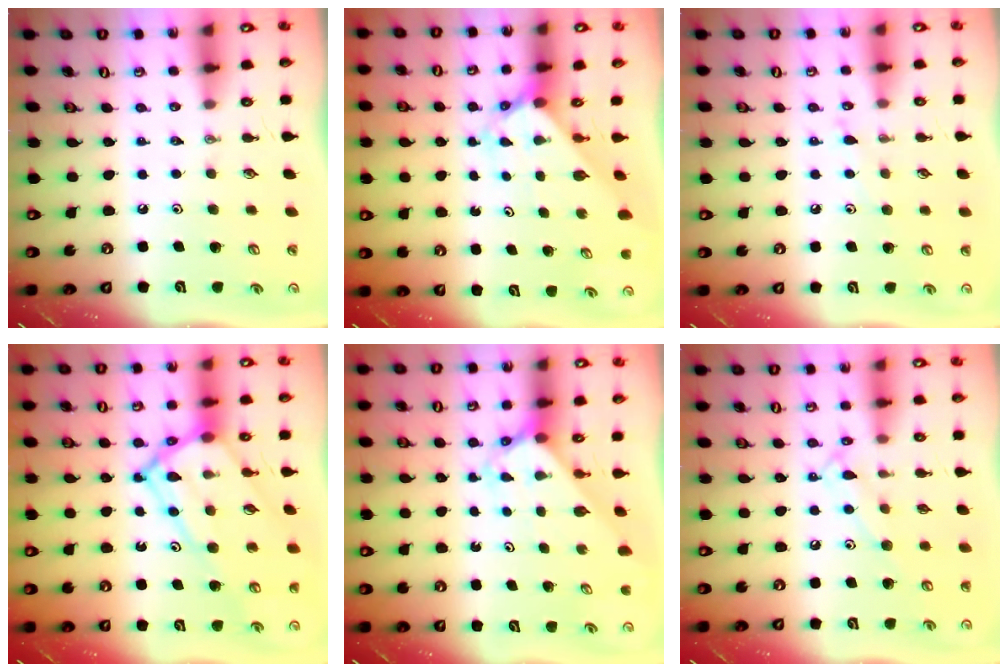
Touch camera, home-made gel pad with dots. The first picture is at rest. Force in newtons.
{"total": 2.4, "press": 2.4, "slide": 0.2}
{"total": 4.7, "press": 4.7, "slide": 0.6}
{"total": 17.2, "press": 17.0, "slide": 2.5}
{"total": 2.6, "press": 2.6, "slide": 0.2}
{"total": 10.5, "press": 10.4, "slide": 0.7}